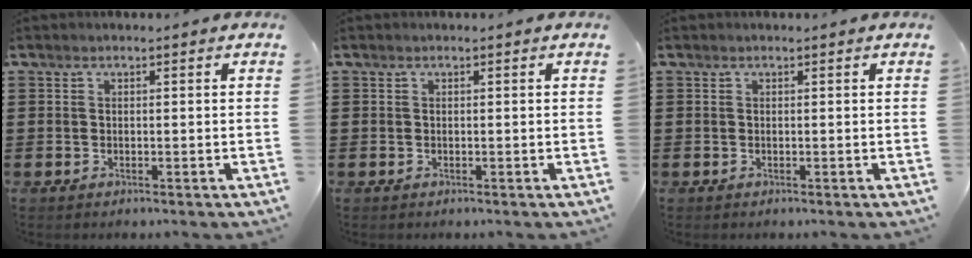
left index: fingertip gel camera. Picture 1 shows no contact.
{"total": 0.0}
{"total": 0.0}